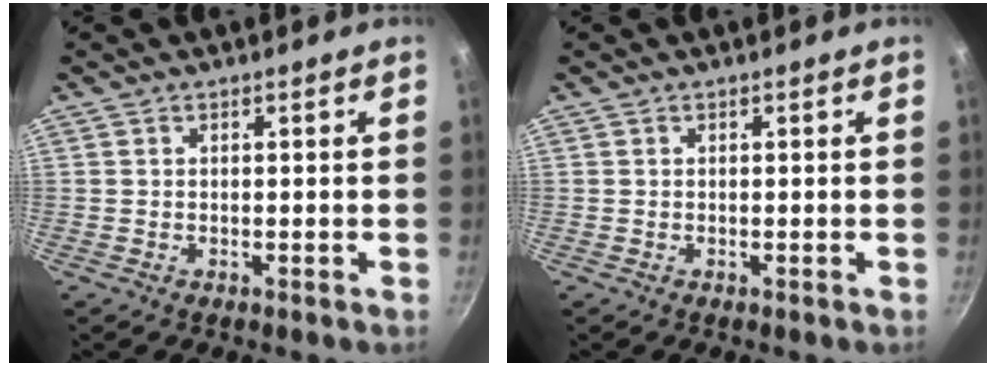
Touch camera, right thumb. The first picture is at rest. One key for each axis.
{"total": 0.0}